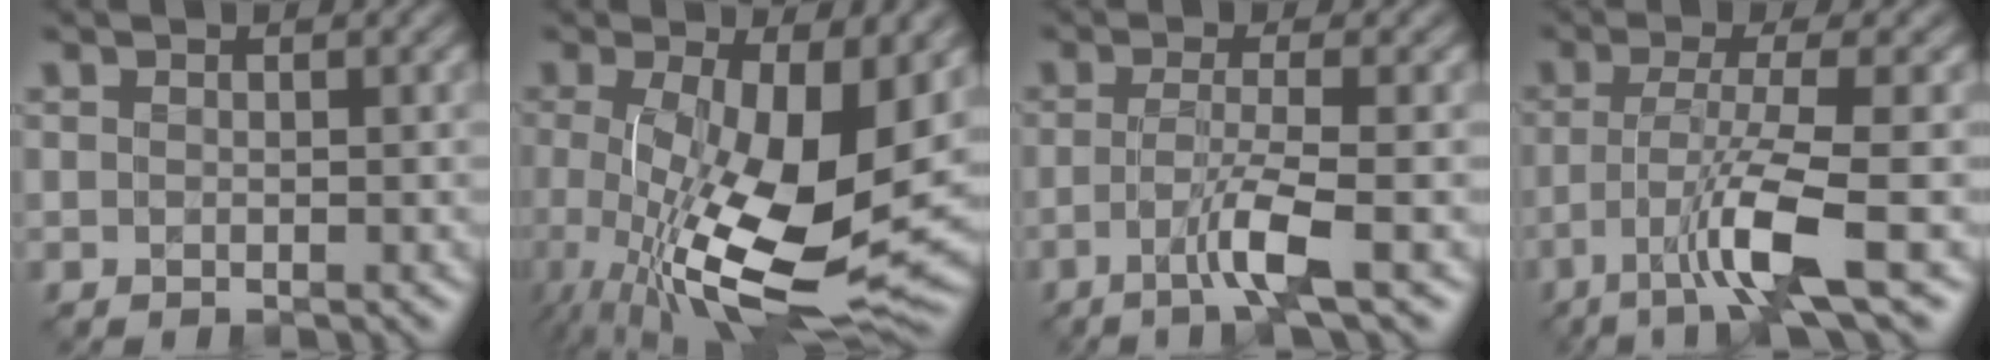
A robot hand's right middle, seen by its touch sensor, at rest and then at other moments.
{"total": 13.3, "force": [-2.1, 4.9, 12.1], "torque": [-0.203, -0.030, -0.024]}
{"total": 3.8, "force": [-1.8, 0.3, 3.3], "torque": [-0.057, -0.001, -0.038]}
{"total": 6.0, "force": [-2.7, 0.3, 5.3], "torque": [-0.099, -0.004, -0.049]}